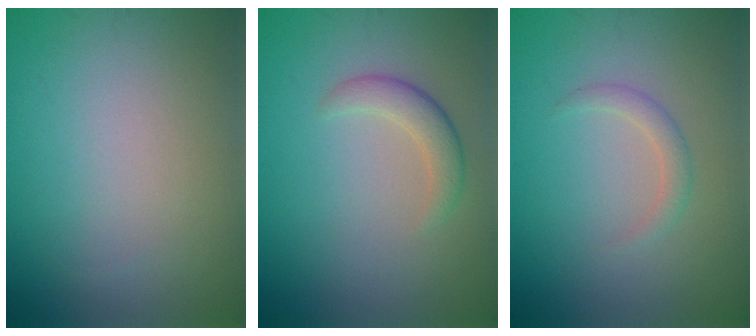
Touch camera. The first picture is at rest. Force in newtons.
{"total": 2.3, "press": 2.3, "slide": 0.2}
{"total": 1.4, "press": 1.4, "slide": 0.1}